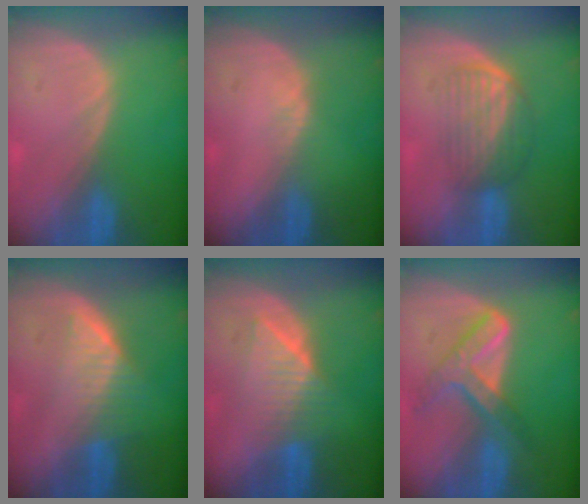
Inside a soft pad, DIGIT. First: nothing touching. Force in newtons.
{"total": 1.0, "press": 0.7, "slide": 0.6}
{"total": 6.3, "press": 5.6, "slide": 2.7}
{"total": 6.5, "press": 5.7, "slide": 3.2}
{"total": 6.4, "press": 6.3, "slide": 1.1}
{"total": 7.3, "press": 6.2, "slide": 3.8}